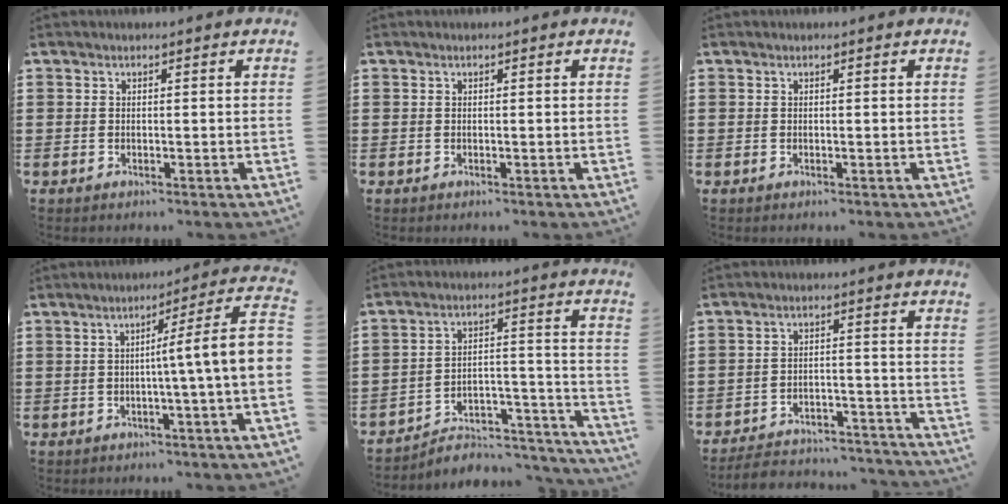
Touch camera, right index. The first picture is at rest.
{"total": 0.0}
{"total": 0.0}
{"total": 7.5, "force": [-0.5, -0.7, 7.4], "torque": [-0.126, -0.022, -0.014]}
{"total": 4.7, "force": [-4.3, 1.6, 1.2], "torque": [-0.021, 0.005, -0.087]}
{"total": 5.1, "force": [-4.9, 0.9, 1.1], "torque": [-0.023, 0.007, -0.100]}